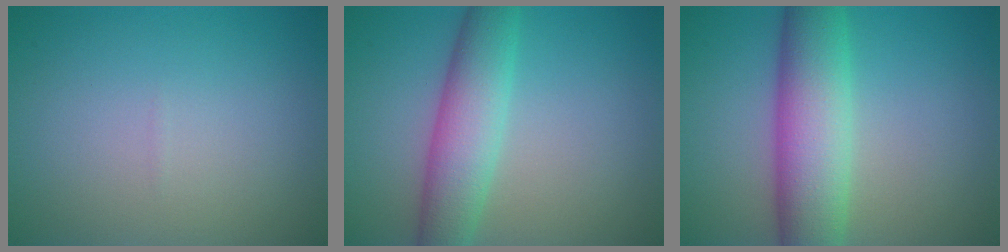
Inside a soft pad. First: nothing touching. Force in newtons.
{"total": 6.1, "press": 6.1, "slide": 0.1}
{"total": 7.9, "press": 7.9, "slide": 0.2}